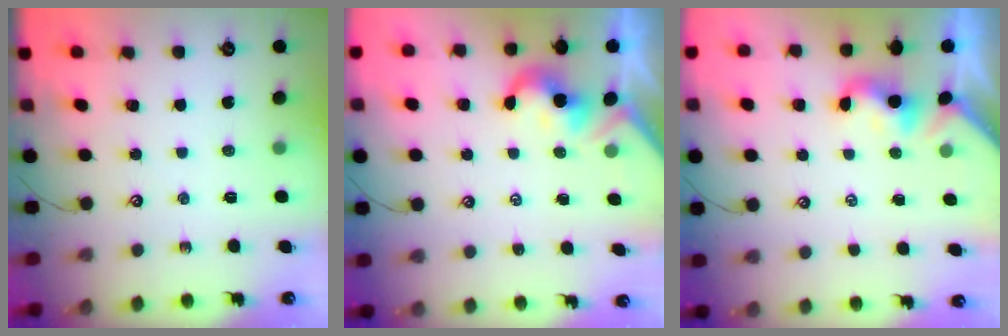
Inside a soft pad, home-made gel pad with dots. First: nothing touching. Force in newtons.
{"total": 2.0, "press": 1.9, "slide": 0.5}
{"total": 2.0, "press": 1.9, "slide": 0.4}